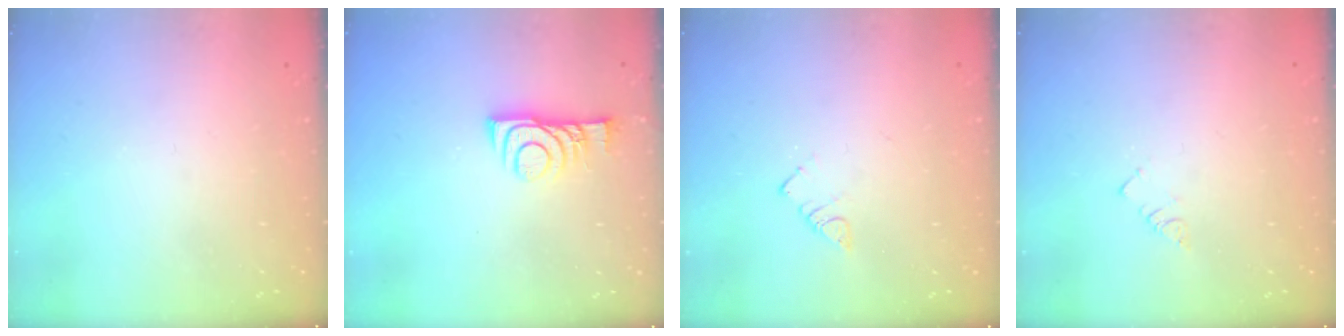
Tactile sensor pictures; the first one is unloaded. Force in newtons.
{"total": 7.7, "press": 7.6, "slide": 0.9}
{"total": 2.8, "press": 2.8, "slide": 0.5}
{"total": 2.9, "press": 2.9, "slide": 0.4}